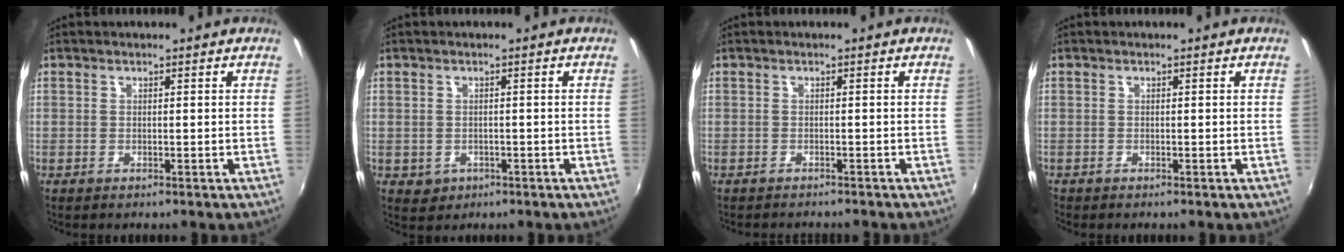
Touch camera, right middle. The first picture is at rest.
{"total": 2.7, "force": [-0.8, 2.4, 1.0], "torque": [-0.021, -0.002, -0.005]}
{"total": 3.2, "force": [-3.0, 0.6, 1.0], "torque": [-0.025, -0.011, -0.044]}
{"total": 0.0}